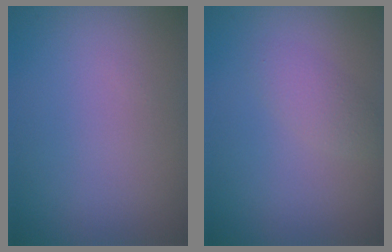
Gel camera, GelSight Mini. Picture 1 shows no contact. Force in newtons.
{"total": 1.6, "press": 1.6, "slide": 0.1}